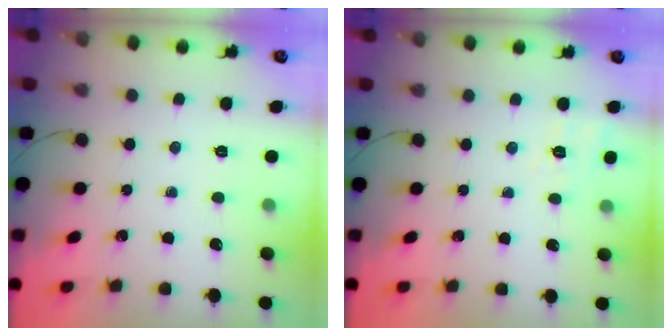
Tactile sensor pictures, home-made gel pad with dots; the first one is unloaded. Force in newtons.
{"total": 8.0, "press": 7.7, "slide": 2.1}